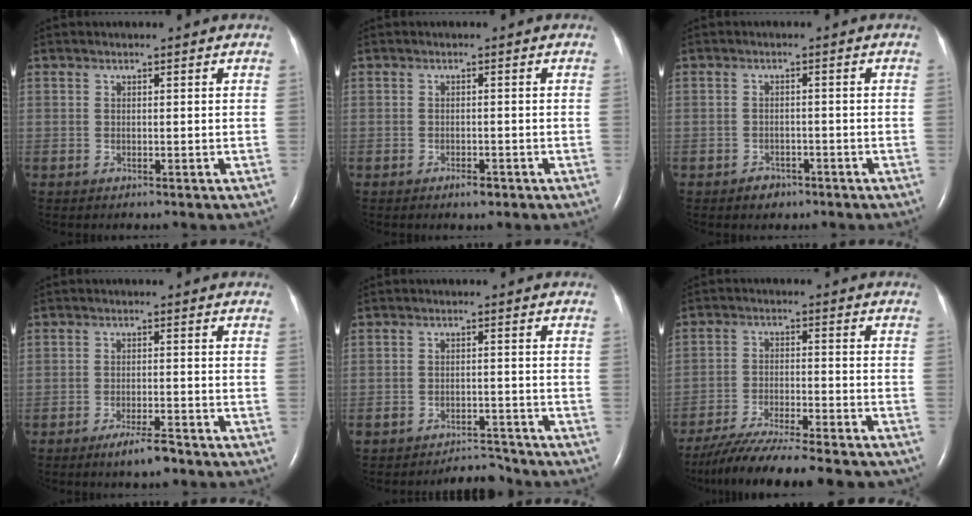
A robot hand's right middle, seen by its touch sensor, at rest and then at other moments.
{"total": 1.6, "force": [-1.1, 0.6, 1.0], "torque": [-0.018, -0.001, -0.014]}
{"total": 2.2, "force": [-1.6, 1.5, 0.5], "torque": [-0.011, 0.004, -0.020]}
{"total": 4.3, "force": [-3.2, 0.5, 2.9], "torque": [-0.055, -0.005, -0.054]}
{"total": 4.2, "force": [-4.2, 0.6, -0.4], "torque": [0.006, 0.003, -0.066]}
{"total": 16.4, "force": [-14.2, 1.6, 8.0], "torque": [-0.139, -0.025, -0.221]}